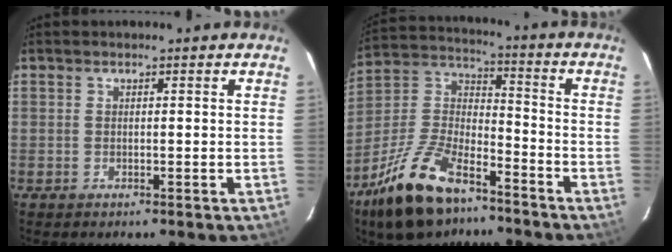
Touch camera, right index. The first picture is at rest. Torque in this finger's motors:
{"motor_torque": [0.53, -0.59, 0.66, 0.17]}